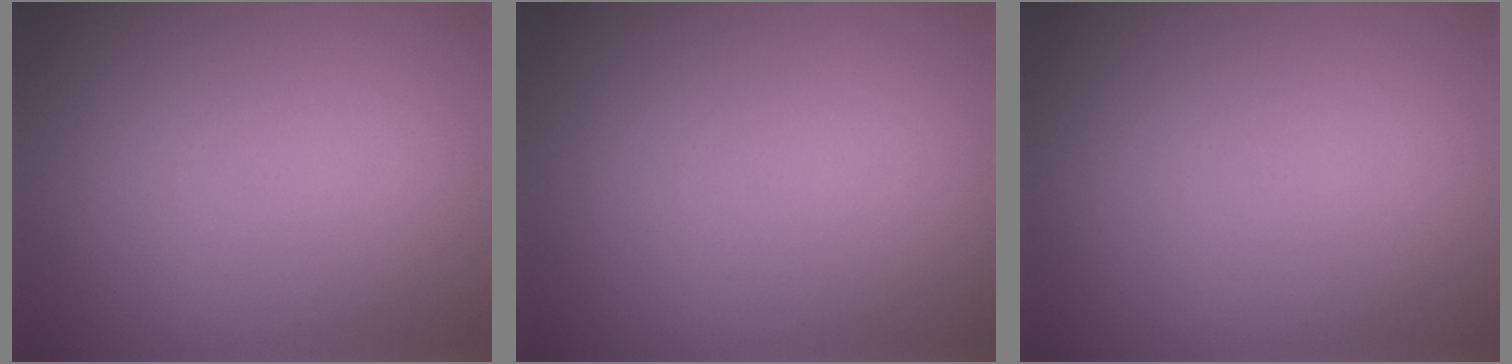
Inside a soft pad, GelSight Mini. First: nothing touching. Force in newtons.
{"total": 0.0}
{"total": 0.0}